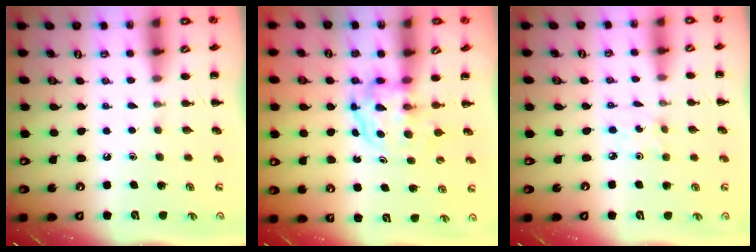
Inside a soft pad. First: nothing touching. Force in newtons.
{"total": 3.8, "press": 3.8, "slide": 0.2}
{"total": 1.7, "press": 1.6, "slide": 0.6}